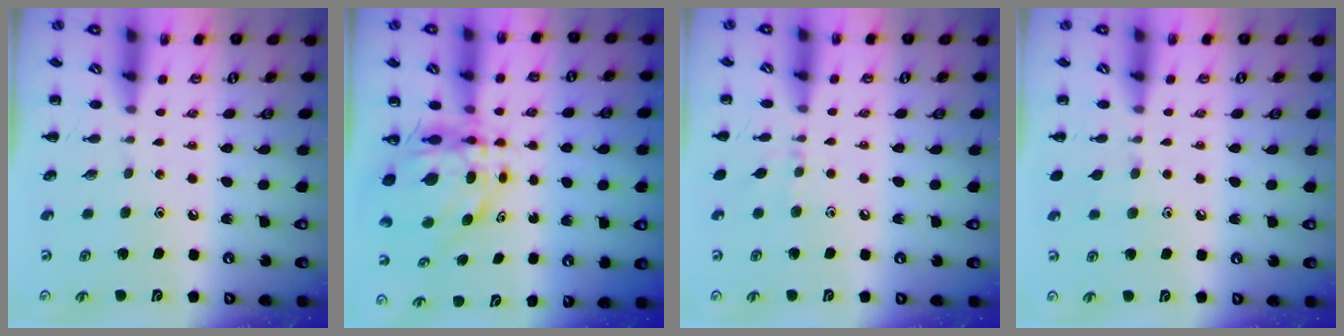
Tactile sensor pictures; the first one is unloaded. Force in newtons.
{"total": 7.6, "press": 7.1, "slide": 2.7}
{"total": 4.3, "press": 4.0, "slide": 1.5}
{"total": 4.9, "press": 4.5, "slide": 1.9}